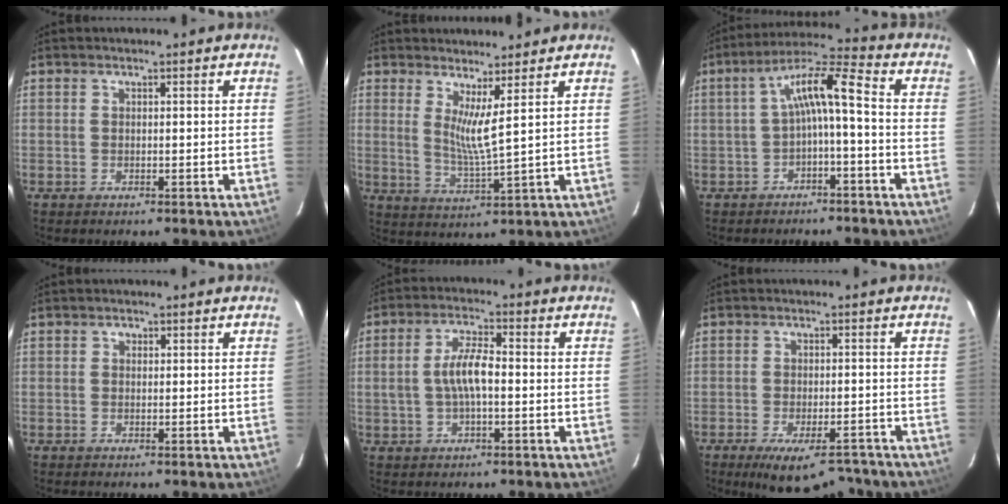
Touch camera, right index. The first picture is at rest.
{"total": 5.2, "force": [2.9, -0.7, 4.3], "torque": [-0.079, -0.020, 0.049]}
{"total": 7.9, "force": [-1.4, 1.2, 7.6], "torque": [-0.160, 0.025, -0.025]}
{"total": 0.8, "force": [0.2, 0.8, 0.2], "torque": [0.000, 0.004, 0.001]}
{"total": 6.4, "force": [-0.5, 2.3, 6.0], "torque": [-0.117, 0.011, -0.009]}
{"total": 11.5, "force": [-9.0, 4.0, 6.0], "torque": [-0.111, -0.016, -0.128]}